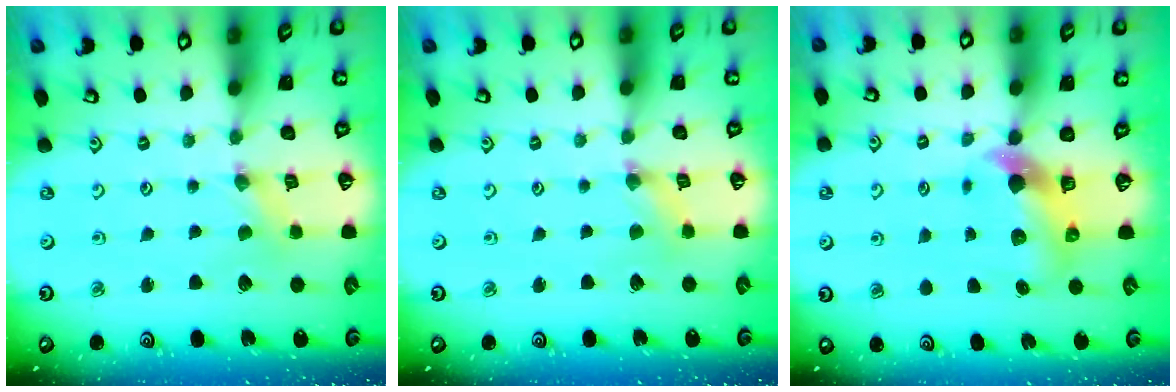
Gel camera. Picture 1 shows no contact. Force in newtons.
{"total": 1.5, "press": 1.4, "slide": 0.3}
{"total": 6.4, "press": 6.3, "slide": 1.1}